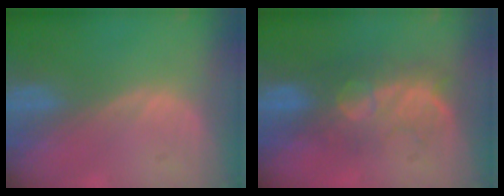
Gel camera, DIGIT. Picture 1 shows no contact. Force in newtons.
{"total": 8.1, "press": 7.9, "slide": 1.7}